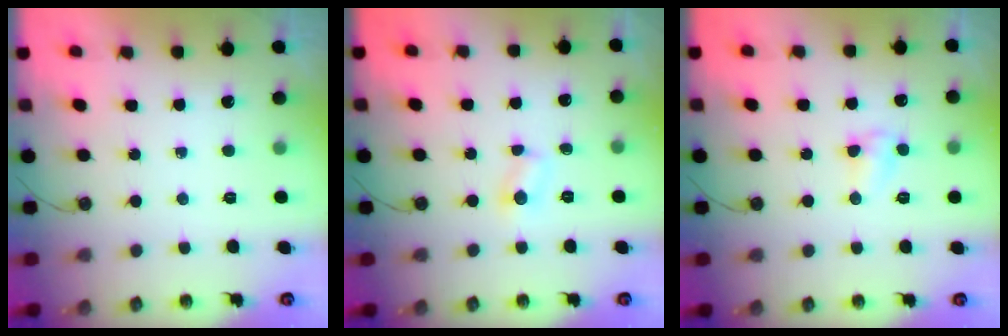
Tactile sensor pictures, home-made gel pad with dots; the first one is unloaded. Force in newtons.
{"total": 2.5, "press": 2.5, "slide": 0.3}
{"total": 3.8, "press": 3.8, "slide": 0.5}